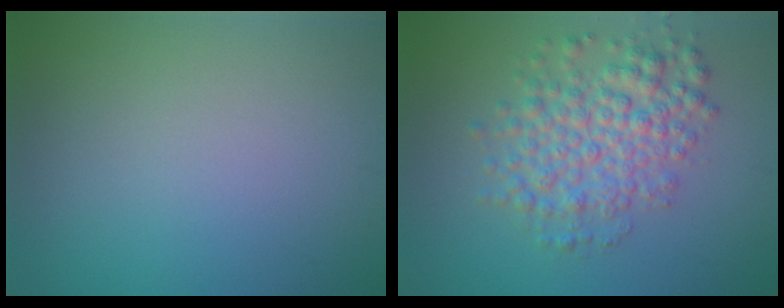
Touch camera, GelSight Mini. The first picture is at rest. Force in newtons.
{"total": 5.1, "press": 5.1, "slide": 0.1}